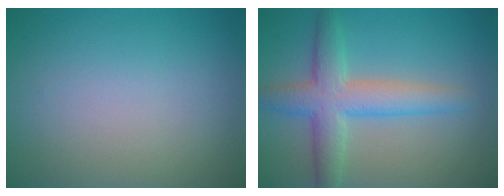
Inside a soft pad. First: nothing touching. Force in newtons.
{"total": 5.3, "press": 5.3, "slide": 0.2}